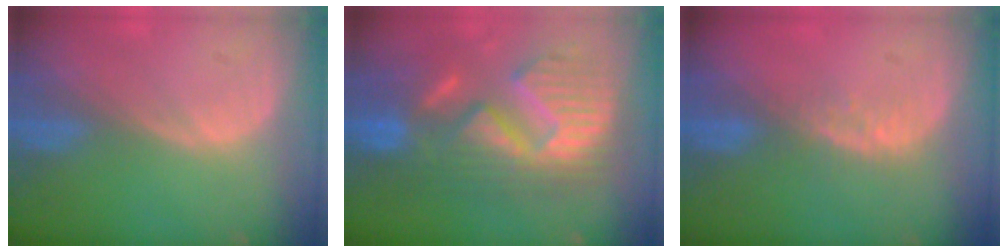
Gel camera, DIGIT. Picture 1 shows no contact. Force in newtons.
{"total": 12.9, "press": 12.8, "slide": 1.3}
{"total": 3.2, "press": 2.6, "slide": 1.8}